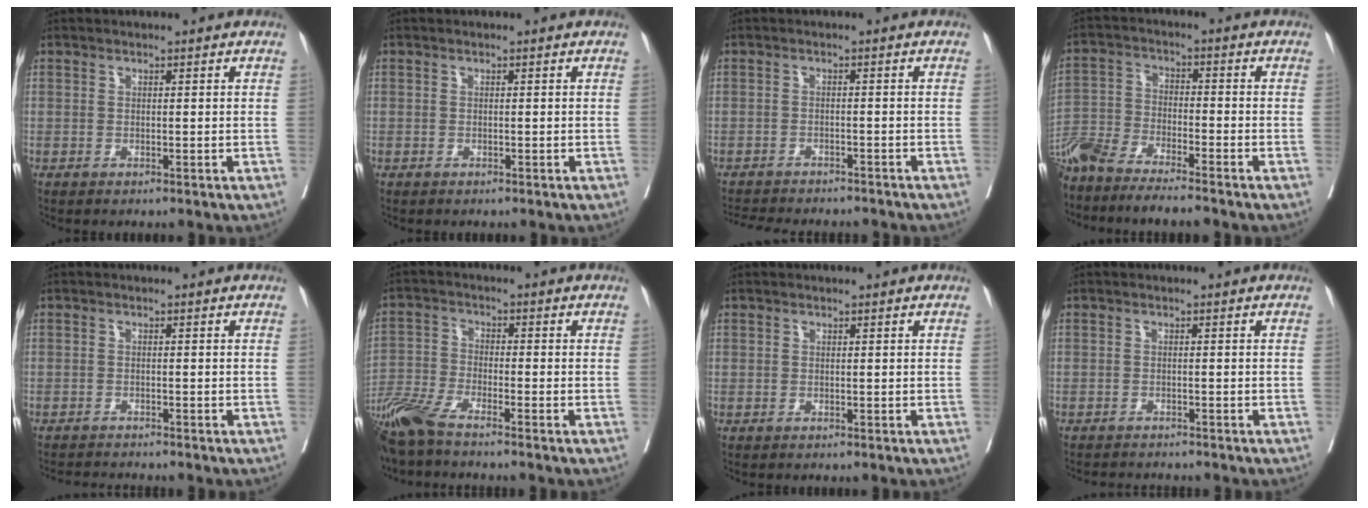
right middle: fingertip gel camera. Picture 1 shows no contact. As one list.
[{"total": 0.0}, {"total": 10.8, "force": [-10.0, 2.2, 3.5], "torque": [-0.057, -0.005, -0.130]}, {"total": 12.6, "force": [-11.0, 0.7, 6.0], "torque": [-0.109, -0.023, -0.193]}, {"total": 3.2, "force": [-3.1, -0.6, 0.5], "torque": [0.001, -0.014, -0.049]}, {"total": 7.7, "force": [-6.4, 0.4, 4.3], "torque": [-0.091, -0.027, -0.130]}, {"total": 0.0}, {"total": 4.0, "force": [-3.8, 0.3, 0.9], "torque": [-0.004, -0.010, -0.056]}]